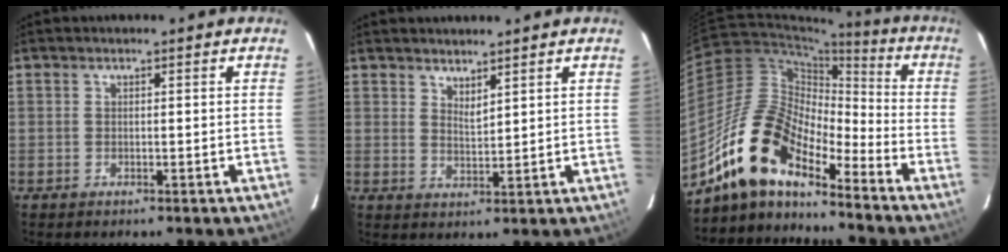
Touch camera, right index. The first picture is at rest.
{"total": 2.8, "force": [2.5, 0.6, 1.3], "torque": [-0.021, -0.001, 0.043]}
{"total": 15.5, "force": [-12.2, 5.2, 8.1], "torque": [-0.141, 0.004, -0.246]}